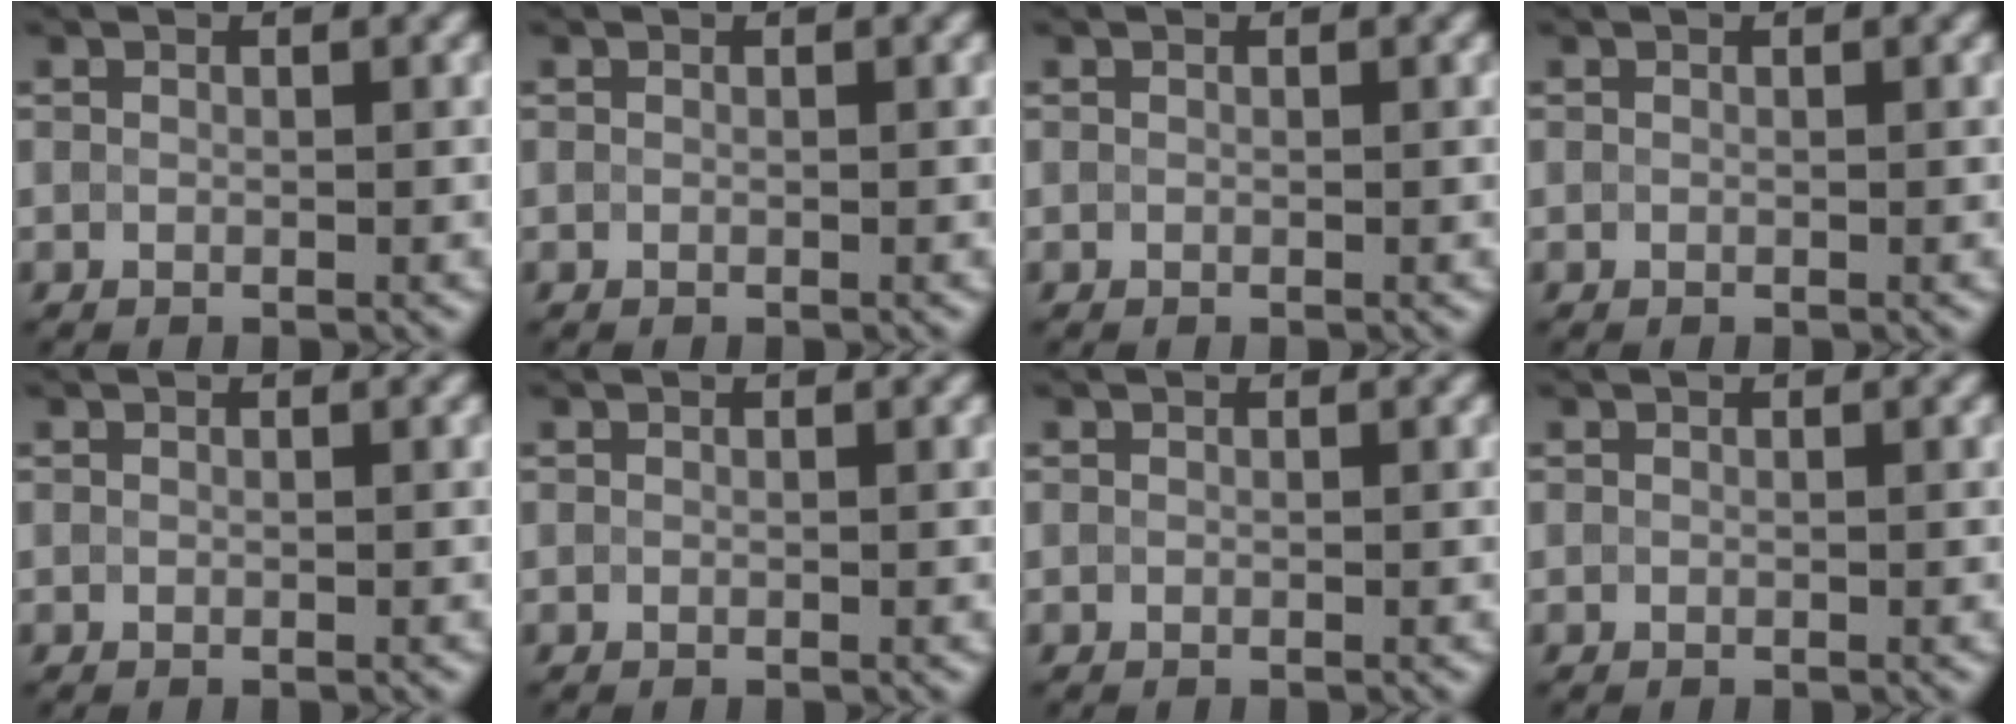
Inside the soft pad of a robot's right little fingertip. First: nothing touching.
{"total": 0.0}
{"total": 0.0}
{"total": 0.0}
{"total": 0.0}
{"total": 0.0}
{"total": 0.0}
{"total": 0.0}